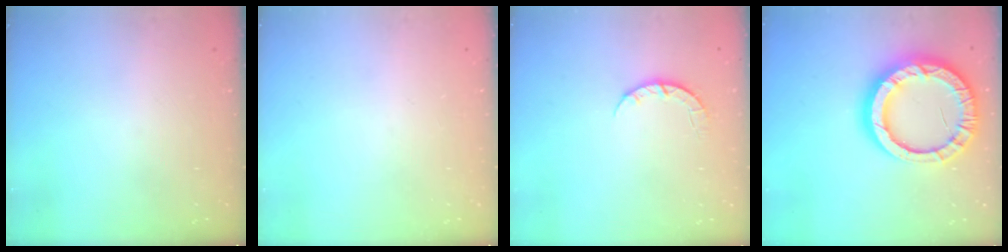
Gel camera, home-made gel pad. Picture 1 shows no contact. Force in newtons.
{"total": 0.0}
{"total": 4.0, "press": 4.0, "slide": 0.5}
{"total": 20.3, "press": 20.2, "slide": 2.0}